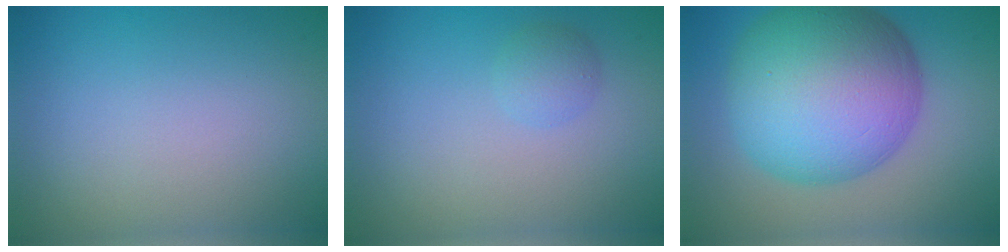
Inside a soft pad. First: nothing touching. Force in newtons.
{"total": 1.5, "press": 1.5, "slide": 0.1}
{"total": 15.2, "press": 15.2, "slide": 0.1}